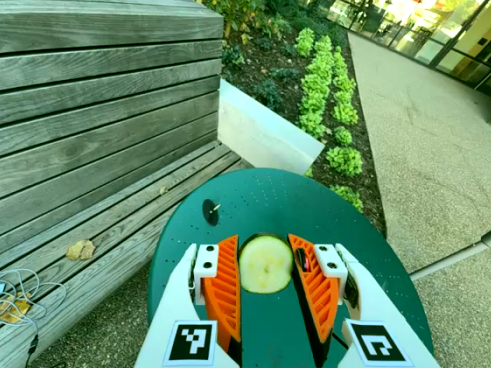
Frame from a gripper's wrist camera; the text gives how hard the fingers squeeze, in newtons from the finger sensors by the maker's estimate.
{"total": 13.5, "left": 14.0, "right": 12.9}